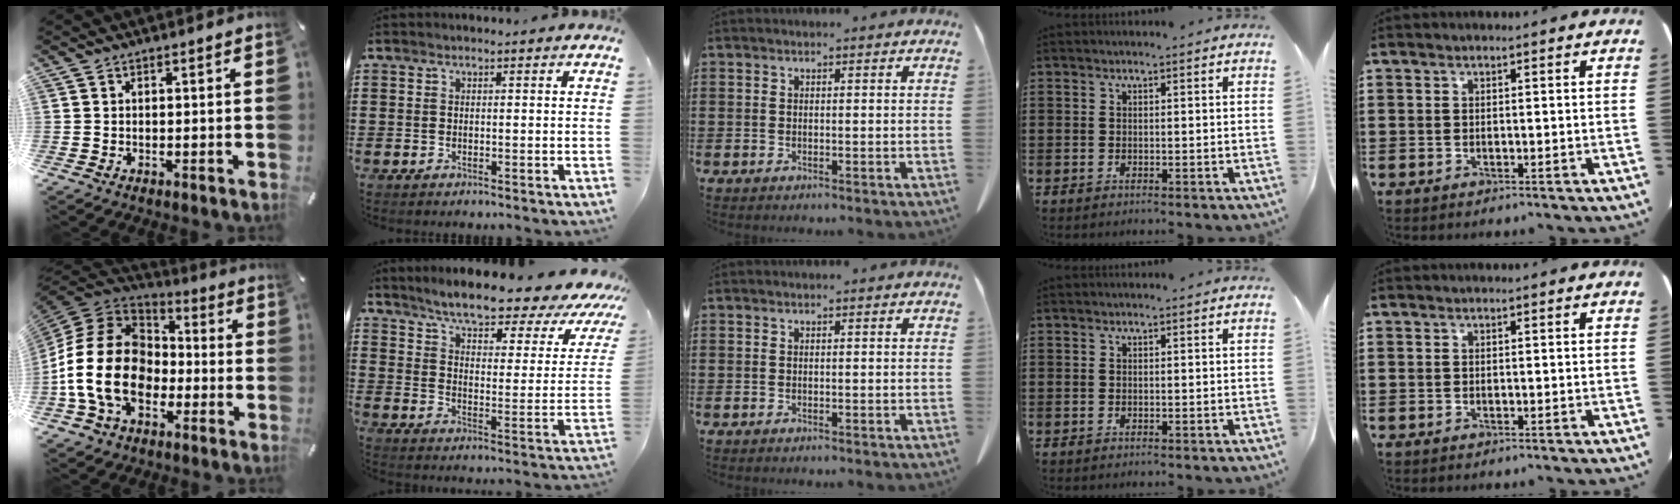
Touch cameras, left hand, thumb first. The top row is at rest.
{"thumb": {"total": 19.1, "force": [-5.4, 14.0, 11.8], "torque": [-0.257, 0.035, -0.094]}, "index": {"total": 6.8, "force": [5.7, 0.3, 3.7], "torque": [-0.090, -0.041, 0.086]}}